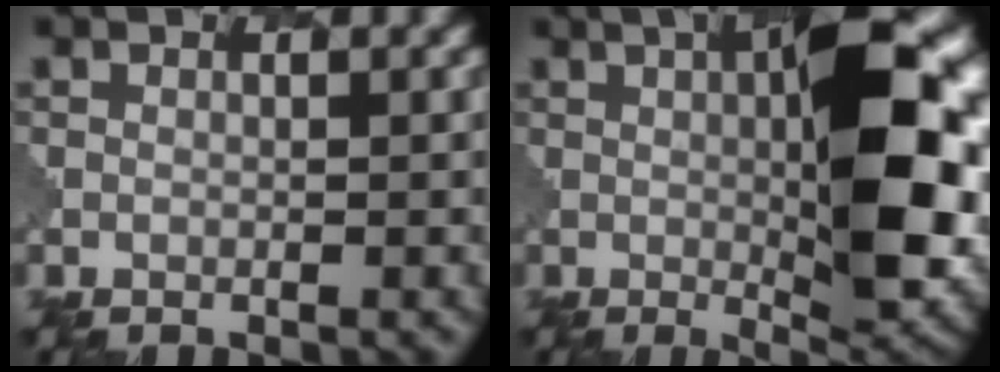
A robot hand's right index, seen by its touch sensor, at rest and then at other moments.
{"total": 12.5, "force": [1.4, 3.1, 12.1], "torque": [-0.154, 0.009, 0.007]}